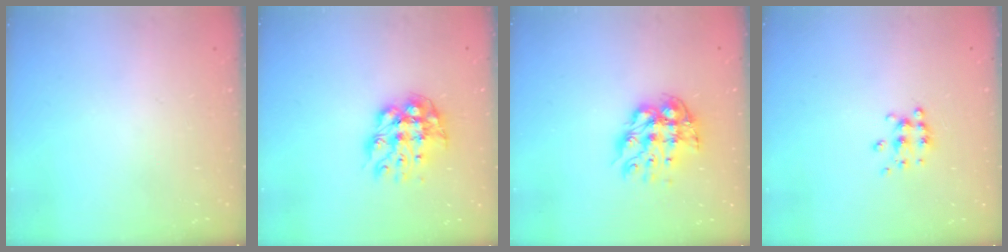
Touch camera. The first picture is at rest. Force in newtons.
{"total": 12.0, "press": 12.0, "slide": 0.9}
{"total": 12.3, "press": 12.3, "slide": 1.2}
{"total": 6.4, "press": 6.4, "slide": 0.6}